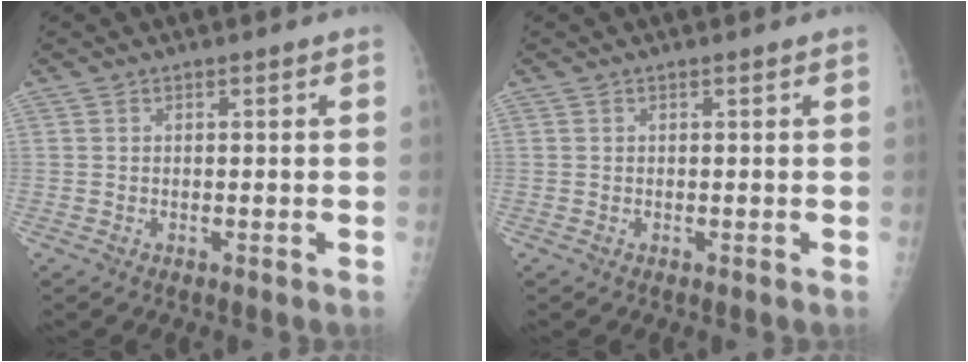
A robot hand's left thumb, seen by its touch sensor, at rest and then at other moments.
{"total": 0.0}